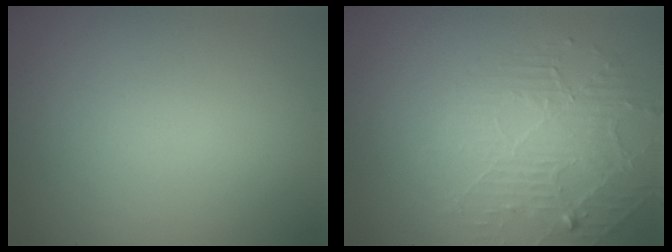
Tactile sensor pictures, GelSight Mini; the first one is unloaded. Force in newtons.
{"total": 2.3, "press": 1.7, "slide": 1.6}